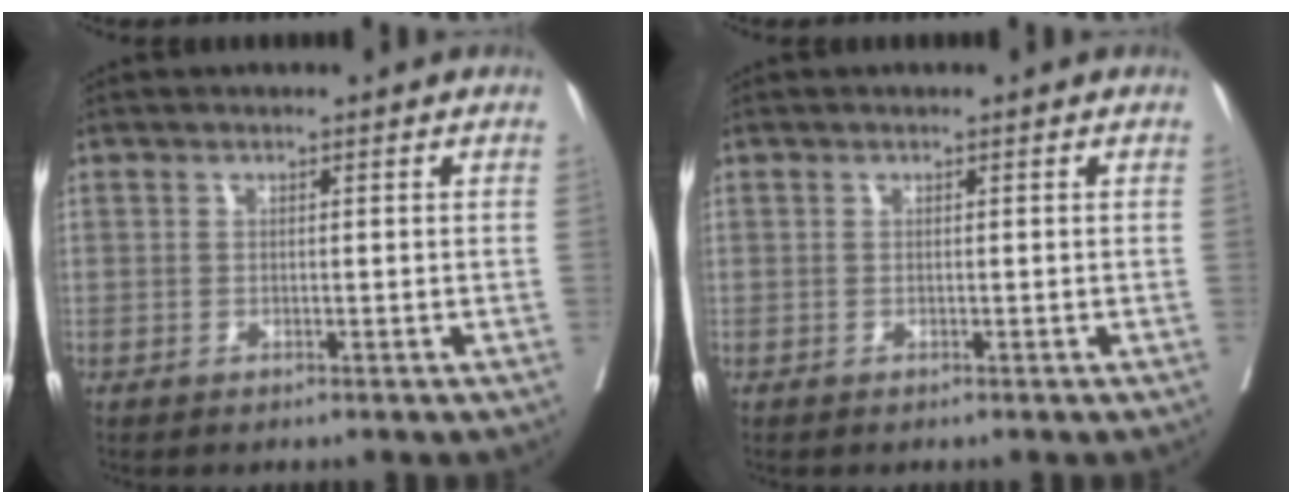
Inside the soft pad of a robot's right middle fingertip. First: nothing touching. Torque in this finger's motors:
{"motor_torque": [0.16, -0.13, 0.00, 0.01]}